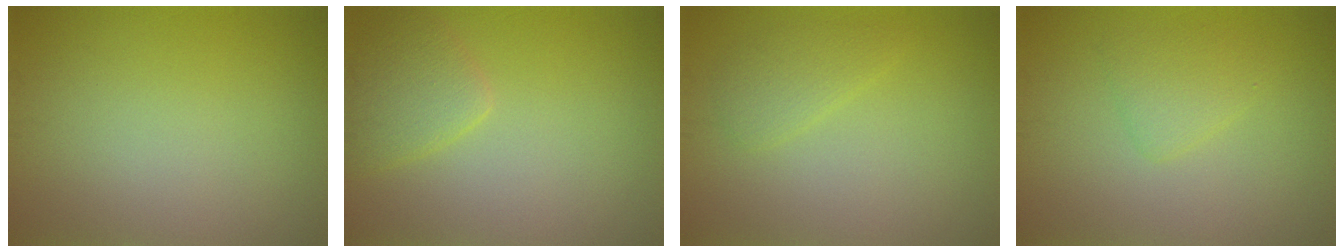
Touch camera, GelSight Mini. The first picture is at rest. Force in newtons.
{"total": 2.5, "press": 2.5, "slide": 0.2}
{"total": 1.6, "press": 1.6, "slide": 0.2}
{"total": 1.8, "press": 1.8, "slide": 0.1}